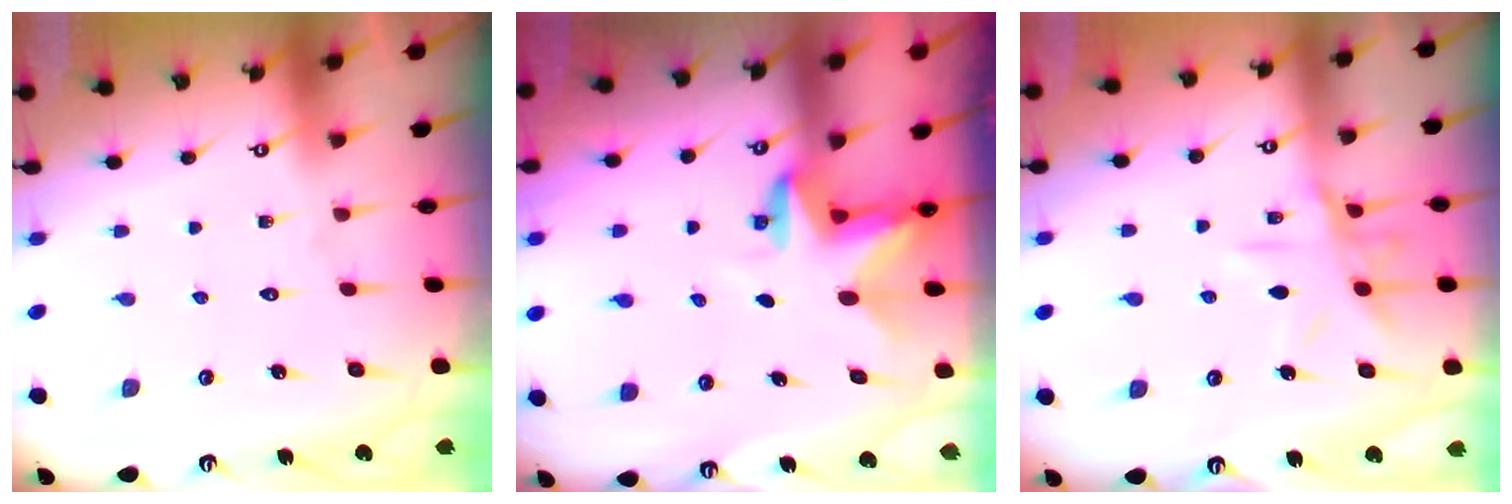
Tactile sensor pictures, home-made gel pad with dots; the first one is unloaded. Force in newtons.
{"total": 3.4, "press": 3.4, "slide": 0.1}
{"total": 10.8, "press": 10.8, "slide": 0.7}